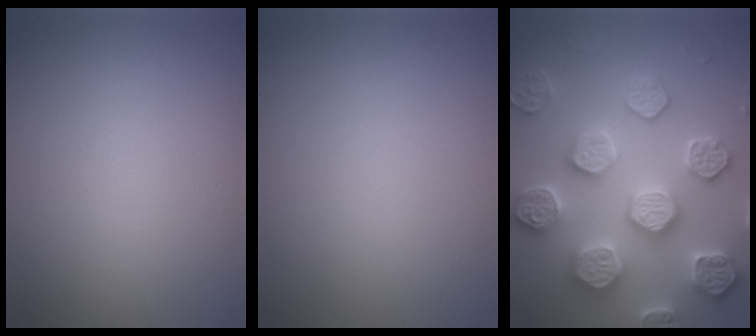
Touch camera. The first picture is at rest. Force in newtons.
{"total": 0.0}
{"total": 7.9, "press": 7.7, "slide": 1.7}